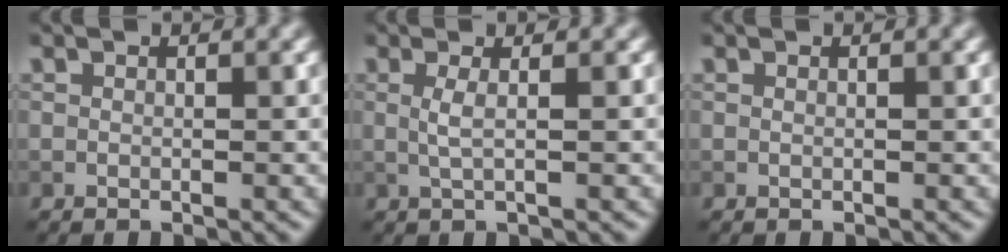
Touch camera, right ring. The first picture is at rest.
{"total": 1.9, "force": [0.2, 0.5, 1.8], "torque": [-0.033, 0.002, -0.001]}
{"total": 0.0}